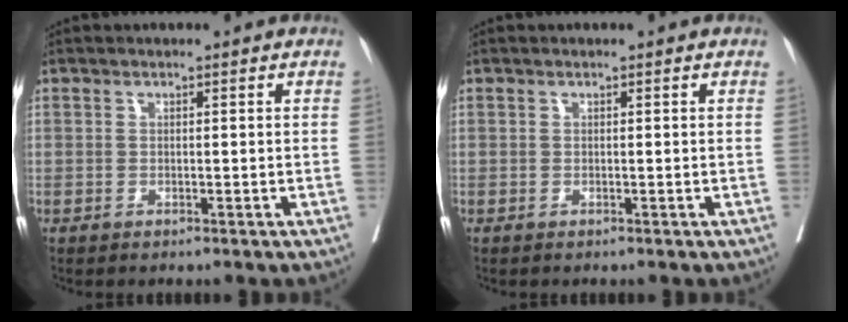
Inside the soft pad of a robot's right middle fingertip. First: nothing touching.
{"total": 0.0}